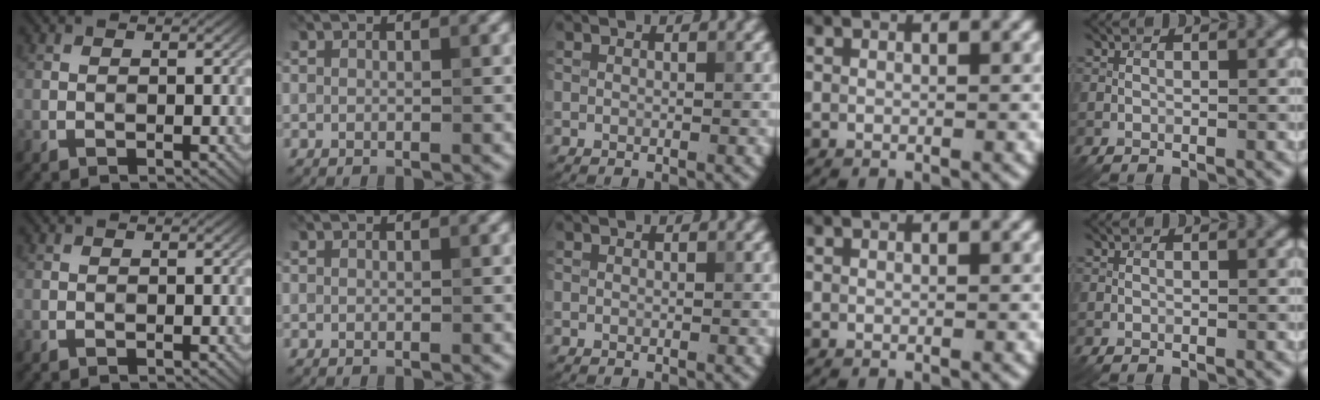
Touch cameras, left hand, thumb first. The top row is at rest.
{}